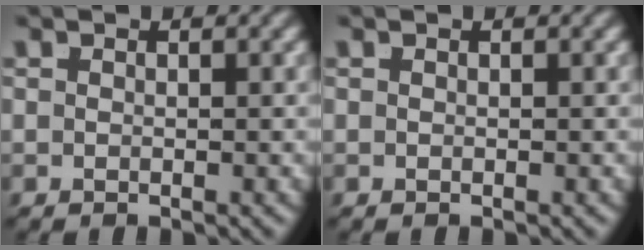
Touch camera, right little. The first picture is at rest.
{"total": 0.0}